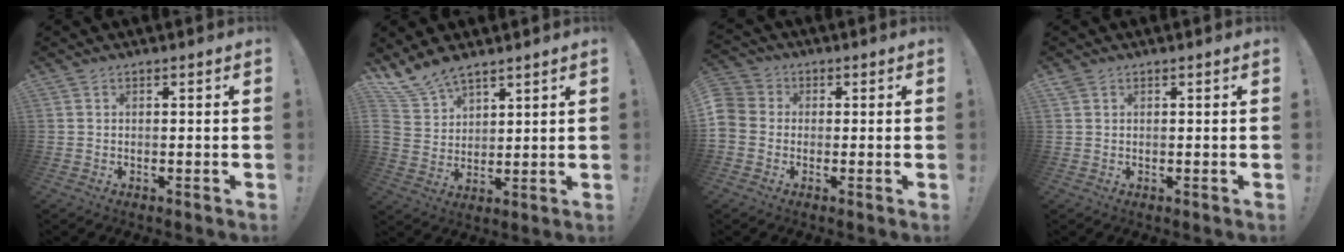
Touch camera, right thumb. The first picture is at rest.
{"total": 9.6, "force": [8.1, 4.4, 2.9], "torque": [-0.076, -0.048, 0.163]}
{"total": 5.5, "force": [-1.2, 5.0, 2.0], "torque": [-0.063, 0.017, -0.022]}
{"total": 1.1, "force": [0.8, 0.6, 0.4], "torque": [-0.009, 0.001, 0.015]}